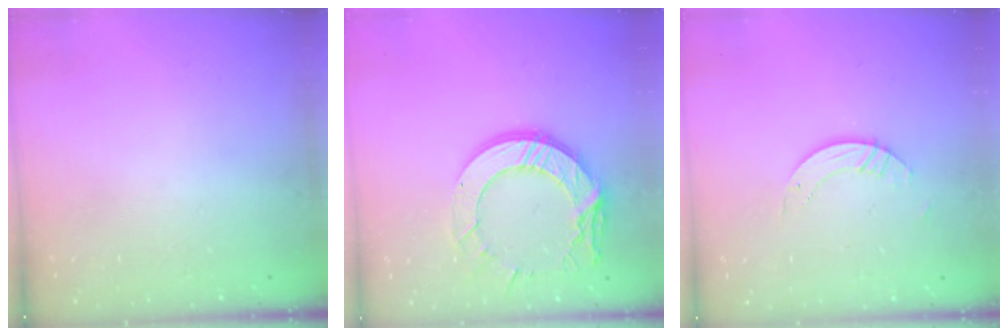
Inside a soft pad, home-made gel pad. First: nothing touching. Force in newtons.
{"total": 15.0, "press": 14.9, "slide": 1.5}
{"total": 3.6, "press": 3.6, "slide": 0.3}